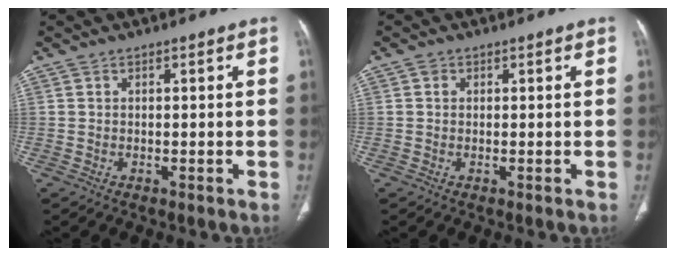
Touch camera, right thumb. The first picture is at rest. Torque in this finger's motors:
{"motor_torque": [-0.13, -0.01, 0.52, 0.29, -0.01]}